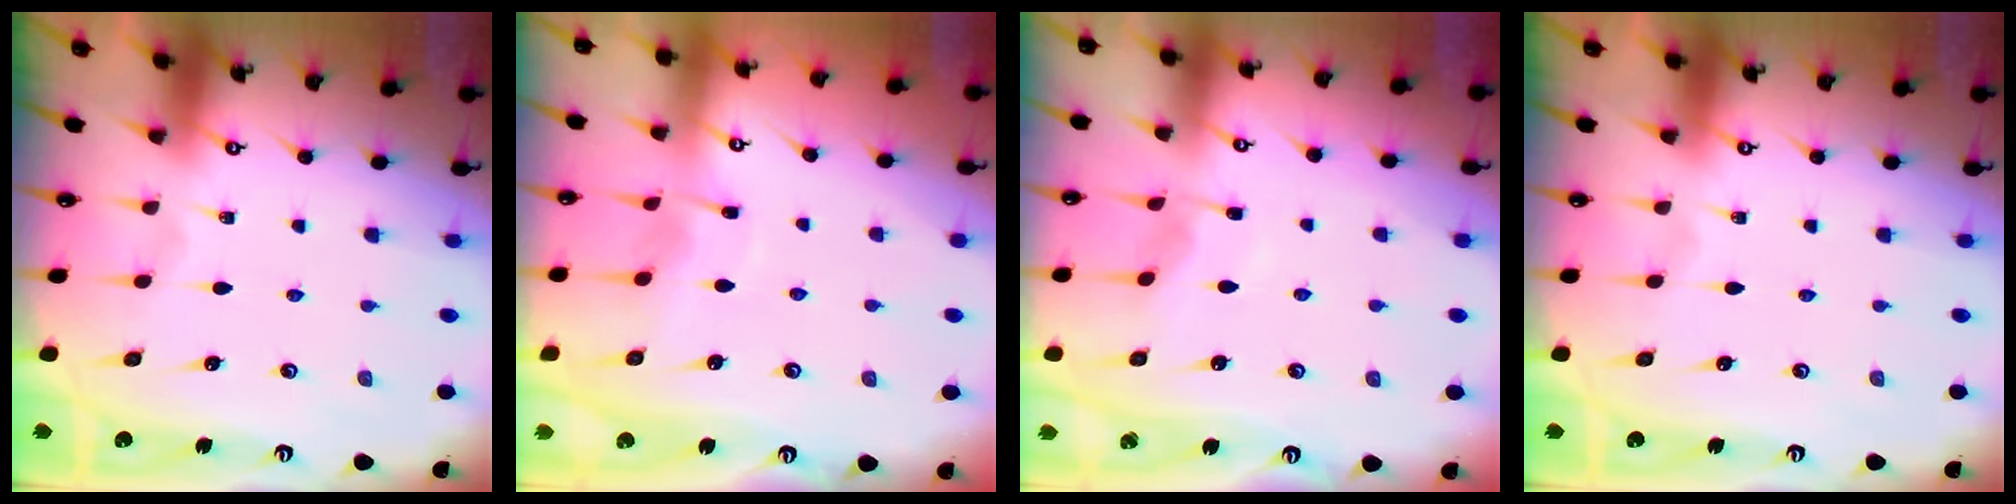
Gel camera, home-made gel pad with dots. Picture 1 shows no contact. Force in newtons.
{"total": 2.9, "press": 2.9, "slide": 0.4}
{"total": 3.8, "press": 3.7, "slide": 0.6}
{"total": 0.0}